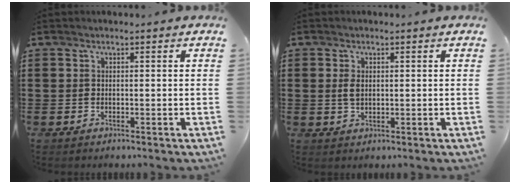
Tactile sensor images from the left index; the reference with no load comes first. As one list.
[{"total": 2.2, "force": [0.4, 1.2, 1.8], "torque": [-0.047, 0.003, 0.004]}]